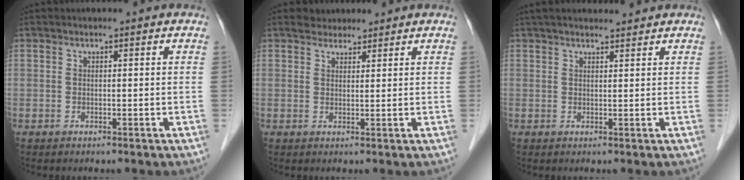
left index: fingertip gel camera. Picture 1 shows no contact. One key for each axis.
{"total": 2.2, "fx": 1.9, "fy": 1.2, "fz": 0.1, "tx": -0.004, "ty": 0.008, "tz": 0.028}
{"total": 7.6, "fx": 6.8, "fy": 1.3, "fz": 3.1, "tx": -0.046, "ty": 0.028, "tz": 0.099}